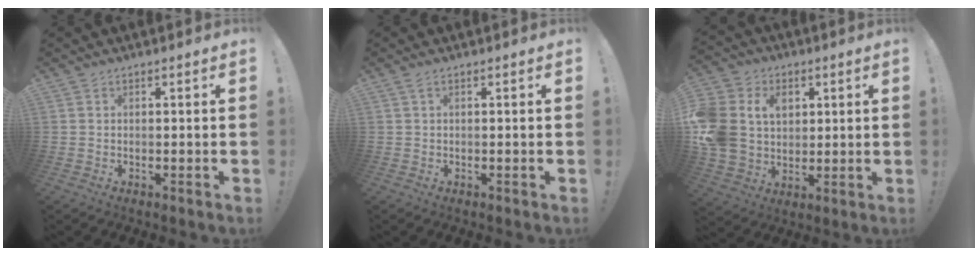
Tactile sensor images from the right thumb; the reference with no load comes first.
{"total": 1.0, "force": [0.3, 0.1, 1.0], "torque": [-0.023, 0.002, 0.006]}
{"total": 16.3, "force": [4.2, 13.0, 8.9], "torque": [-0.179, -0.013, 0.083]}